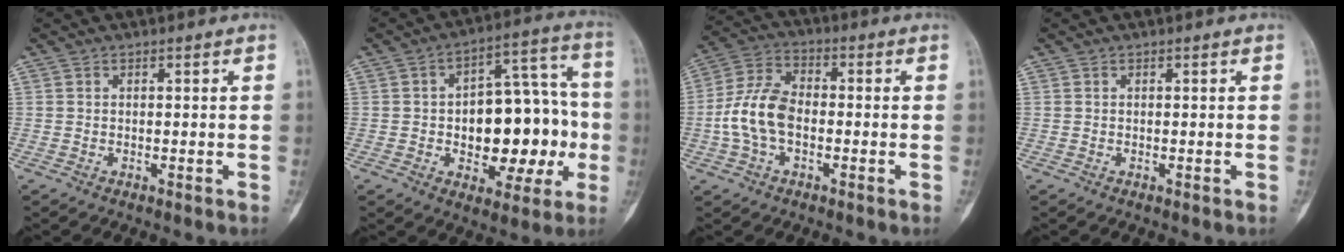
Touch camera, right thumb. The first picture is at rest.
{"total": 19.4, "force": [-2.4, 10.9, 15.8], "torque": [-0.175, 0.047, -0.024]}
{"total": 10.4, "force": [-1.7, 6.4, 8.0], "torque": [-0.163, 0.031, -0.040]}
{"total": 0.0}